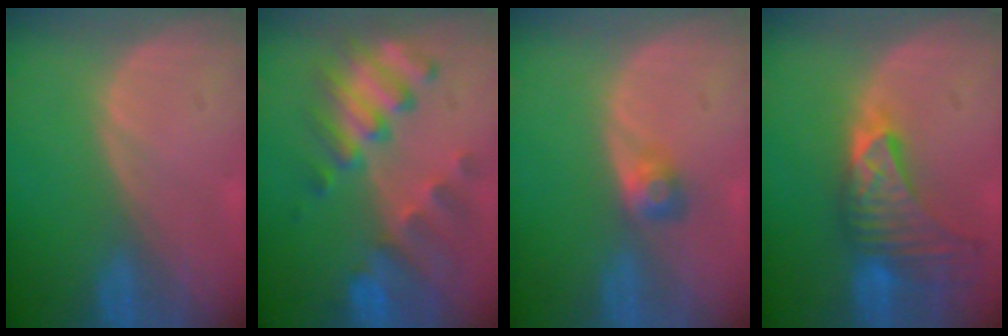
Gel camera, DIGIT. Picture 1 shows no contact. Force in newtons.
{"total": 9.8, "press": 8.7, "slide": 4.7}
{"total": 2.4, "press": 2.2, "slide": 1.0}
{"total": 9.1, "press": 8.2, "slide": 3.9}